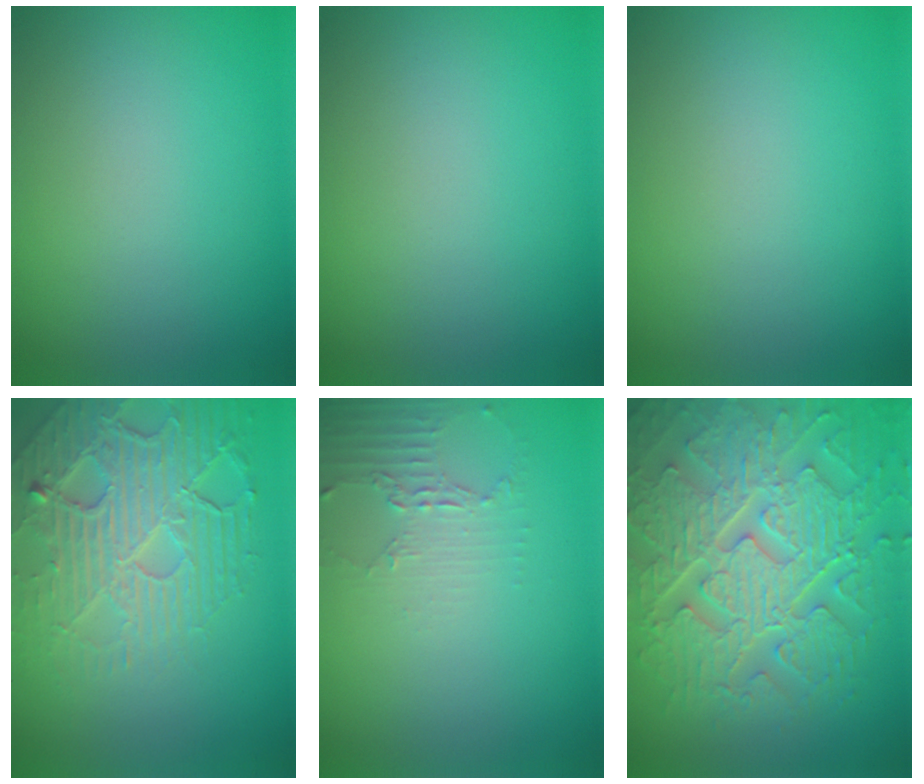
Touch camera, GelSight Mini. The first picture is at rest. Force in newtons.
{"total": 0.0}
{"total": 0.0}
{"total": 7.3, "press": 5.3, "slide": 5.1}
{"total": 2.0, "press": 1.5, "slide": 1.4}
{"total": 10.4, "press": 7.1, "slide": 7.5}